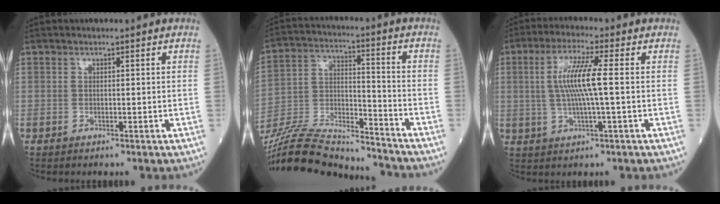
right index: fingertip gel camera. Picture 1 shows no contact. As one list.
[{"total": 20.3, "force": [-19.2, 1.9, 6.2], "torque": [-0.142, 0.002, -0.331]}, {"total": 7.9, "force": [0.6, 0.1, 7.9], "torque": [-0.161, 0.004, 0.009]}]